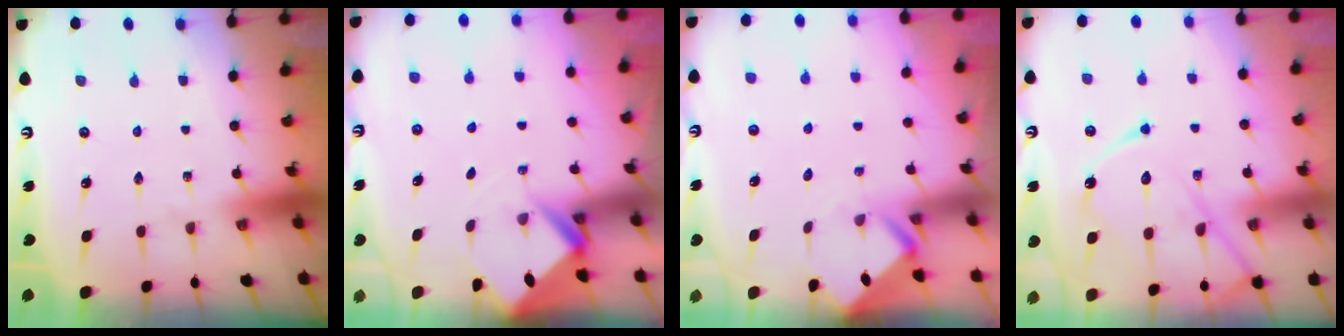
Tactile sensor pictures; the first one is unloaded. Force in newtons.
{"total": 2.7, "press": 2.7, "slide": 0.1}
{"total": 3.5, "press": 3.5, "slide": 0.3}
{"total": 15.4, "press": 15.3, "slide": 1.3}